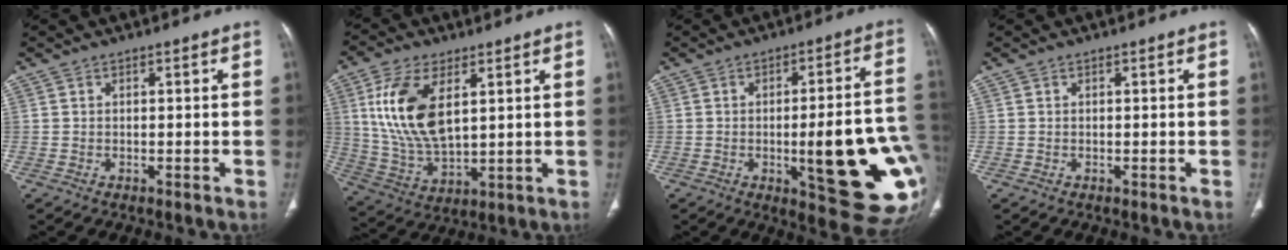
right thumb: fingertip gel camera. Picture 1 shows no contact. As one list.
[{"total": 15.0, "force": [4.5, 7.6, 12.1], "torque": [-0.238, -0.019, 0.096]}, {"total": 21.8, "force": [-3.7, 5.5, 20.8], "torque": [-0.217, 0.006, -0.035]}, {"total": 0.0}]